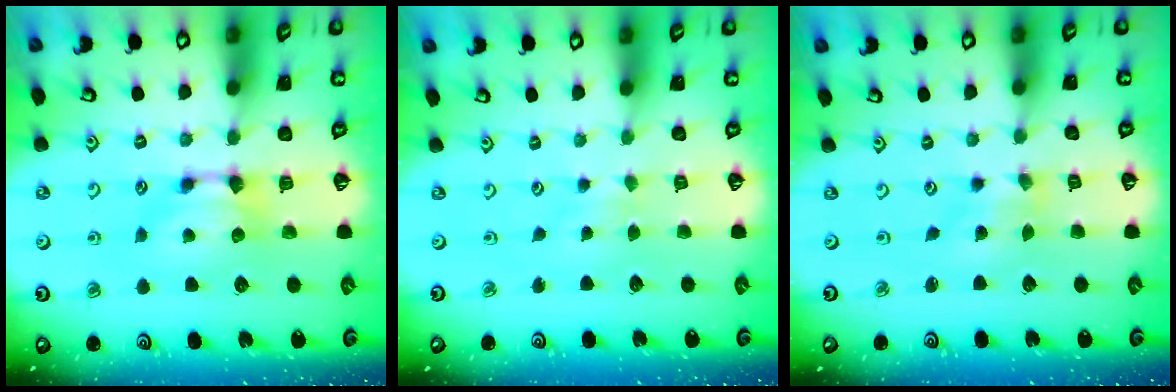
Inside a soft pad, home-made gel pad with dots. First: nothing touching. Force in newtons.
{"total": 1.8, "press": 1.8, "slide": 0.1}
{"total": 2.6, "press": 2.4, "slide": 0.9}